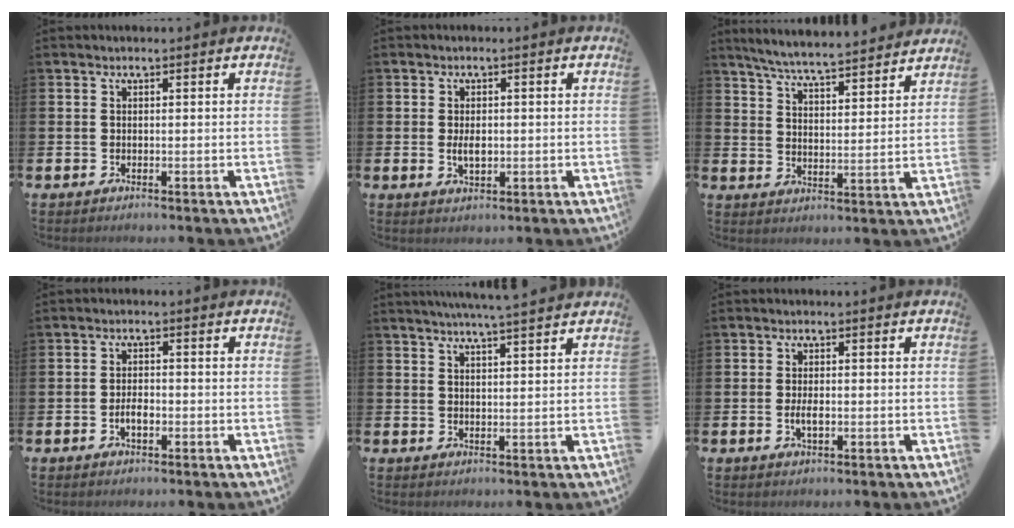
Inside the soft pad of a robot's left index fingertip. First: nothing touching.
{"total": 2.6, "force": [0.0, 1.4, 2.1], "torque": [-0.032, 0.000, -0.003]}
{"total": 6.3, "force": [6.1, 0.1, 1.5], "torque": [-0.057, -0.042, 0.106]}
{"total": 2.2, "force": [-0.6, 1.1, 1.8], "torque": [-0.025, 0.000, -0.014]}
{"total": 4.6, "force": [4.3, -0.7, 1.4], "torque": [-0.029, -0.018, 0.076]}
{"total": 2.1, "force": [-0.3, 0.9, 1.9], "torque": [-0.034, 0.001, -0.006]}